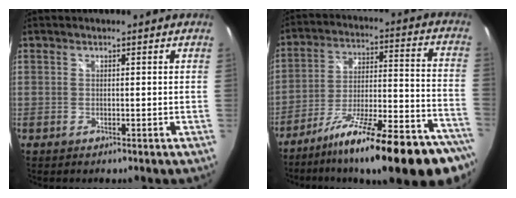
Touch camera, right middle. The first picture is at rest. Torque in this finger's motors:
{"motor_torque": [1.32, -0.82, 0.44, 0.21]}